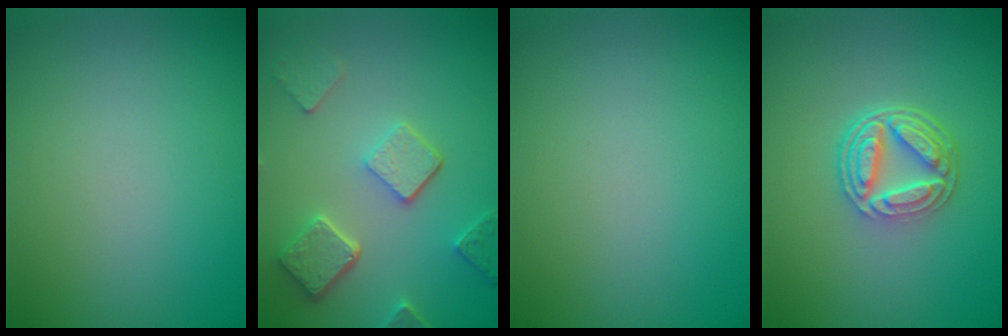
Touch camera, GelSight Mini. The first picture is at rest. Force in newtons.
{"total": 4.9, "press": 3.8, "slide": 3.0}
{"total": 0.0}
{"total": 5.1, "press": 3.8, "slide": 3.4}